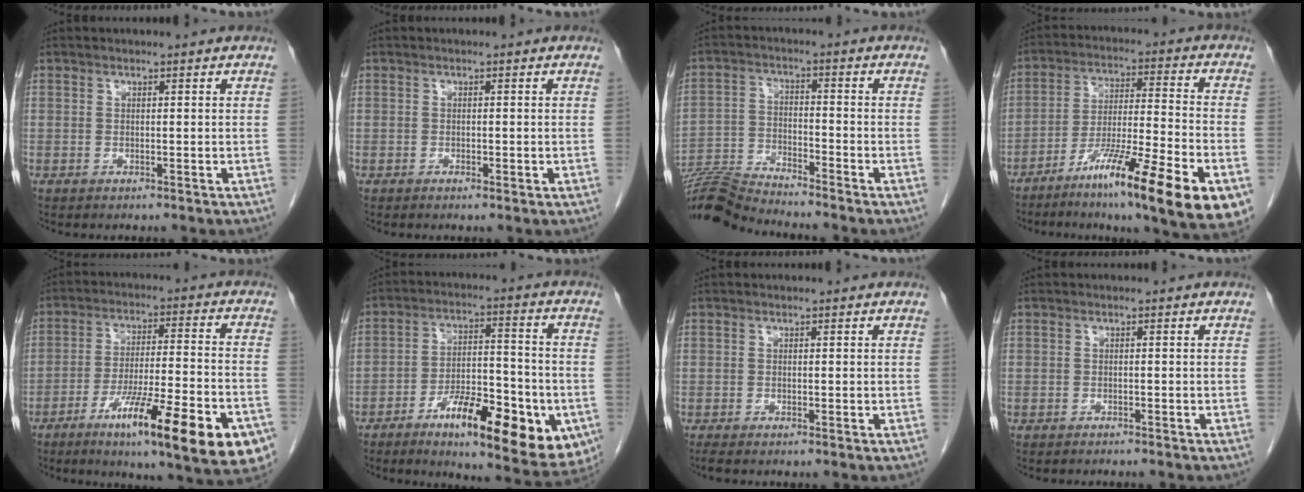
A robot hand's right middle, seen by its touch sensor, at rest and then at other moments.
{"total": 0.9, "force": [-0.4, 0.3, 0.7], "torque": [-0.012, 0.001, -0.005]}
{"total": 9.3, "force": [-9.2, -1.0, 1.4], "torque": [-0.026, -0.004, -0.177]}
{"total": 19.7, "force": [-11.0, 1.0, 16.4], "torque": [-0.221, -0.024, -0.177]}
{"total": 20.9, "force": [-10.9, 2.4, 17.7], "torque": [-0.206, -0.020, -0.164]}
{"total": 18.2, "force": [-7.6, 5.4, 15.6], "torque": [-0.193, 0.001, -0.104]}
{"total": 0.5, "force": [-0.4, 0.0, 0.4], "torque": [-0.009, -0.002, -0.007]}
{"total": 1.3, "force": [-1.3, 0.2, 0.2], "torque": [-0.001, -0.002, -0.016]}